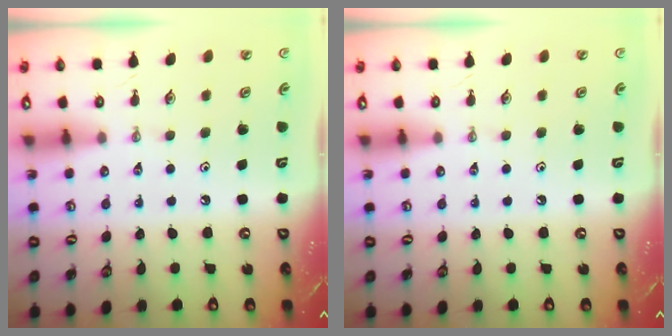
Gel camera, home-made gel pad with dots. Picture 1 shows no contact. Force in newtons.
{"total": 0.0}